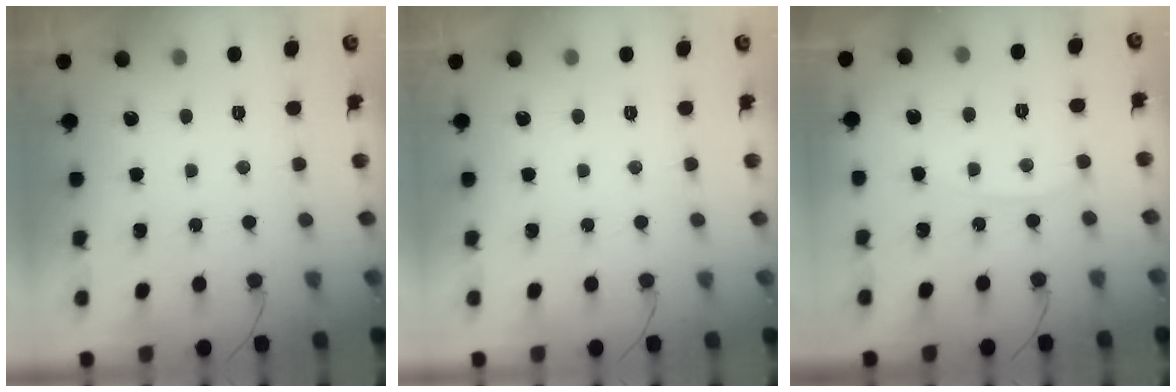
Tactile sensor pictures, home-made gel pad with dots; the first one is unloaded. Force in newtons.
{"total": 0.0}
{"total": 3.5, "press": 3.5, "slide": 0.1}